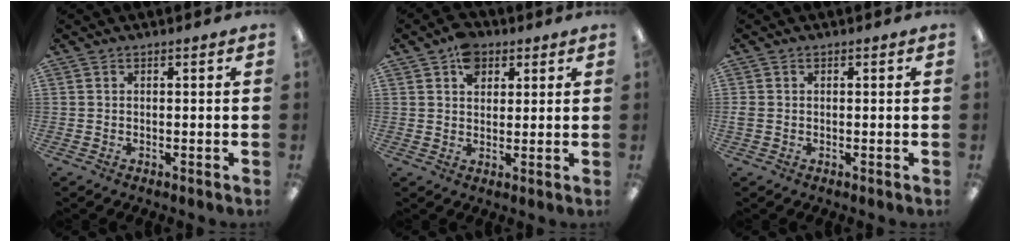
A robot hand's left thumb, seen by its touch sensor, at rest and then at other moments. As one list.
[{"total": 6.3, "force": [3.3, 4.5, 2.9], "torque": [-0.039, -0.001, 0.058]}, {"total": 1.1, "force": [-0.2, 0.8, 0.7], "torque": [-0.012, 0.003, -0.005]}]